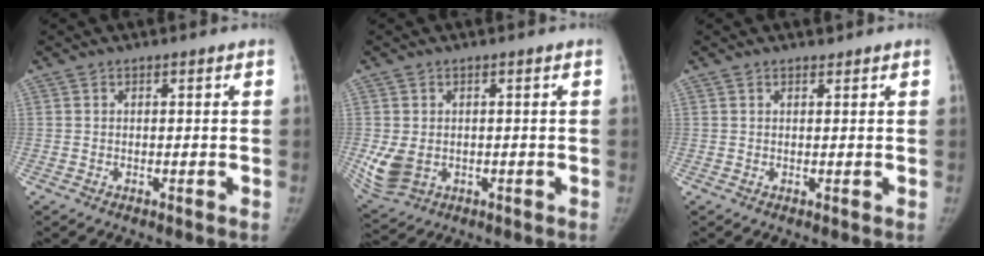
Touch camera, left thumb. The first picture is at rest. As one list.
[{"total": 6.3, "force": [-0.6, 4.7, 4.1], "torque": [-0.088, -0.012, 0.003]}, {"total": 0.9, "force": [0.8, 0.4, 0.2], "torque": [-0.004, -0.006, 0.012]}]